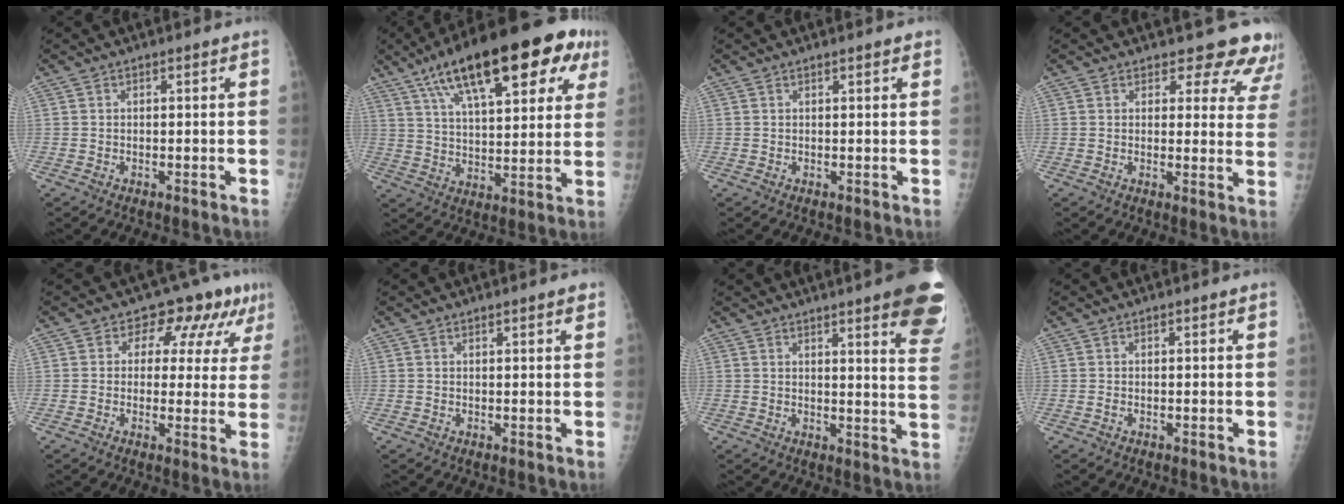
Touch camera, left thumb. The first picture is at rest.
{"total": 25.6, "force": [13.2, 9.5, 19.8], "torque": [-0.277, 0.005, 0.203]}
{"total": 1.0, "force": [0.8, 0.3, 0.5], "torque": [-0.005, -0.001, 0.009]}
{"total": 11.1, "force": [10.0, 4.5, 1.5], "torque": [0.042, -0.058, 0.084]}
{"total": 9.7, "force": [5.1, 6.0, 5.7], "torque": [-0.023, -0.013, 0.052]}
{"total": 1.4, "force": [1.1, 0.2, 0.9], "torque": [-0.010, -0.004, 0.013]}
{"total": 15.2, "force": [9.5, 2.3, 11.7], "torque": [-0.117, -0.043, 0.096]}
{"total": 0.0}